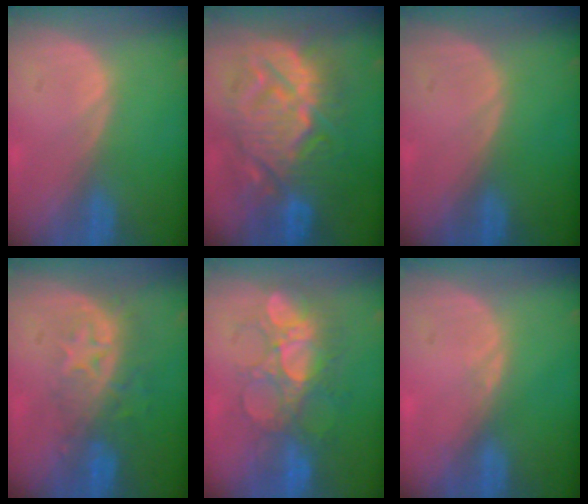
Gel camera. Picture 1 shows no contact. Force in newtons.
{"total": 13.4, "press": 13.3, "slide": 1.4}
{"total": 0.0}
{"total": 8.5, "press": 7.3, "slide": 4.4}
{"total": 9.1, "press": 8.7, "slide": 2.6}
{"total": 0.9, "press": 0.8, "slide": 0.3}